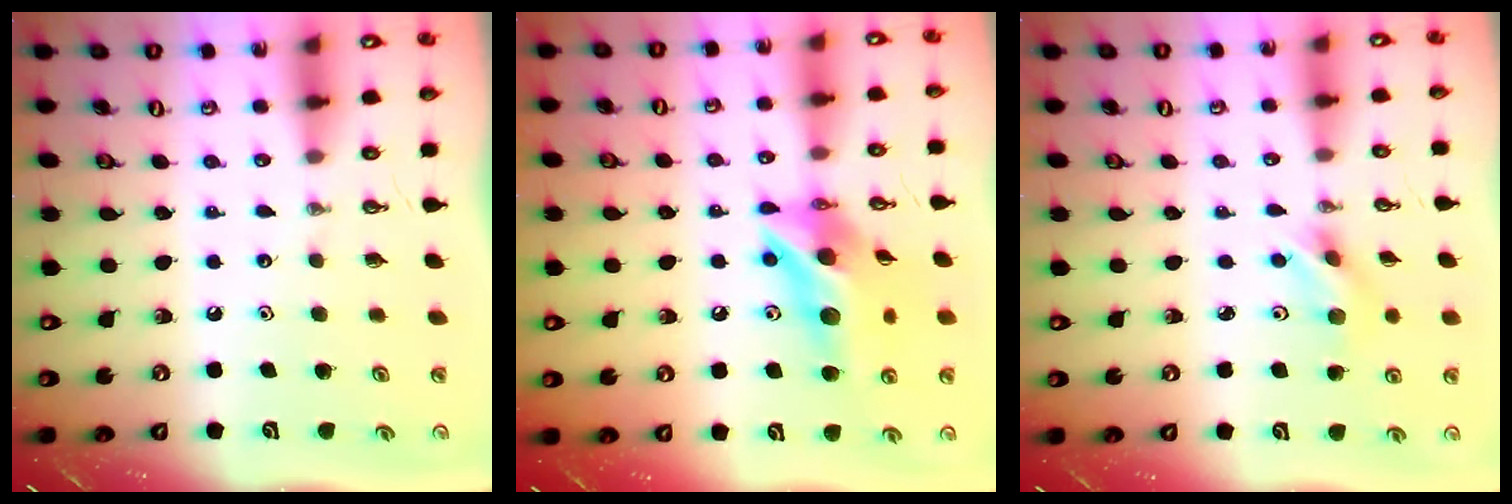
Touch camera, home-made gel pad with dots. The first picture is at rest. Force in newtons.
{"total": 14.5, "press": 14.5, "slide": 1.3}
{"total": 5.5, "press": 3.8, "slide": 4.0}